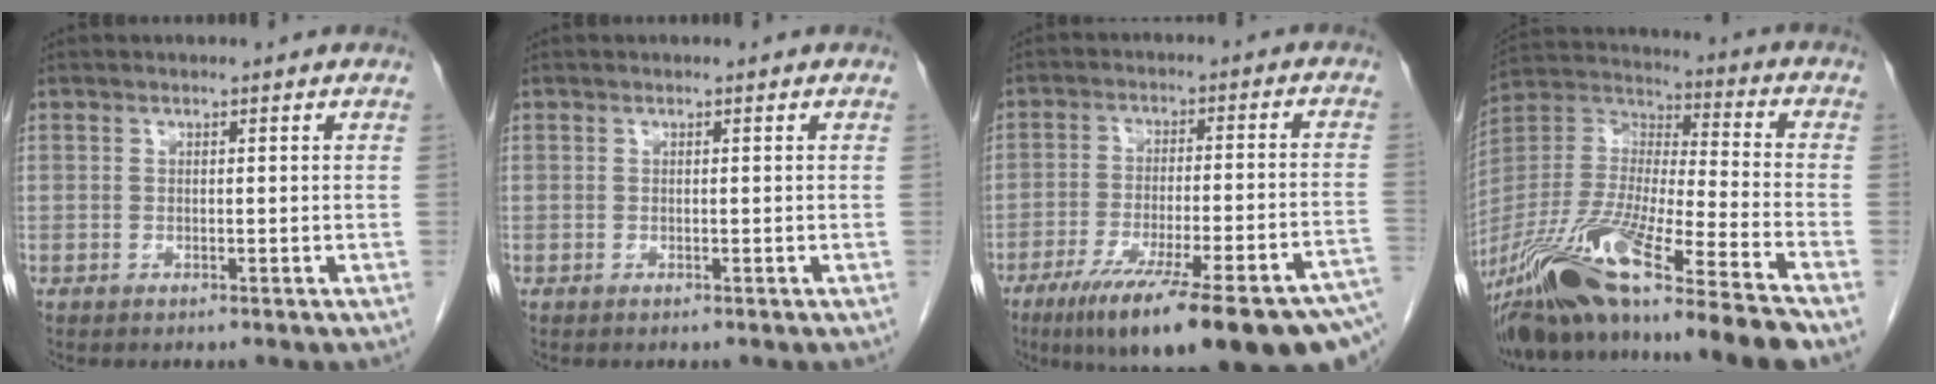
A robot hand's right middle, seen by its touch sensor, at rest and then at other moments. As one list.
[{"total": 0.0}, {"total": 25.0, "force": [-17.9, 2.0, 17.3], "torque": [-0.186, -0.027, -0.258]}, {"total": 23.0, "force": [-17.8, -0.4, 14.6], "torque": [-0.311, -0.041, -0.329]}]